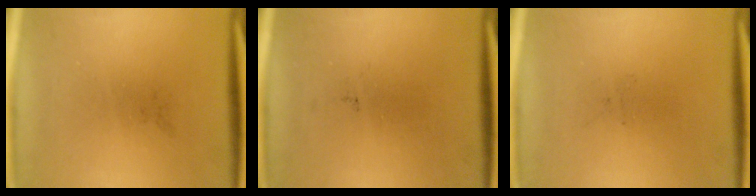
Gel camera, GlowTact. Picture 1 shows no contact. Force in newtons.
{"total": 0.0}
{"total": 0.0}